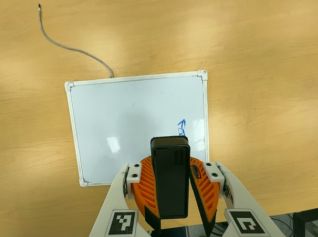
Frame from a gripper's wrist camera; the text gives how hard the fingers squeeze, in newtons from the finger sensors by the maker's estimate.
{"total": 9.8, "left": 10.3, "right": 9.4}